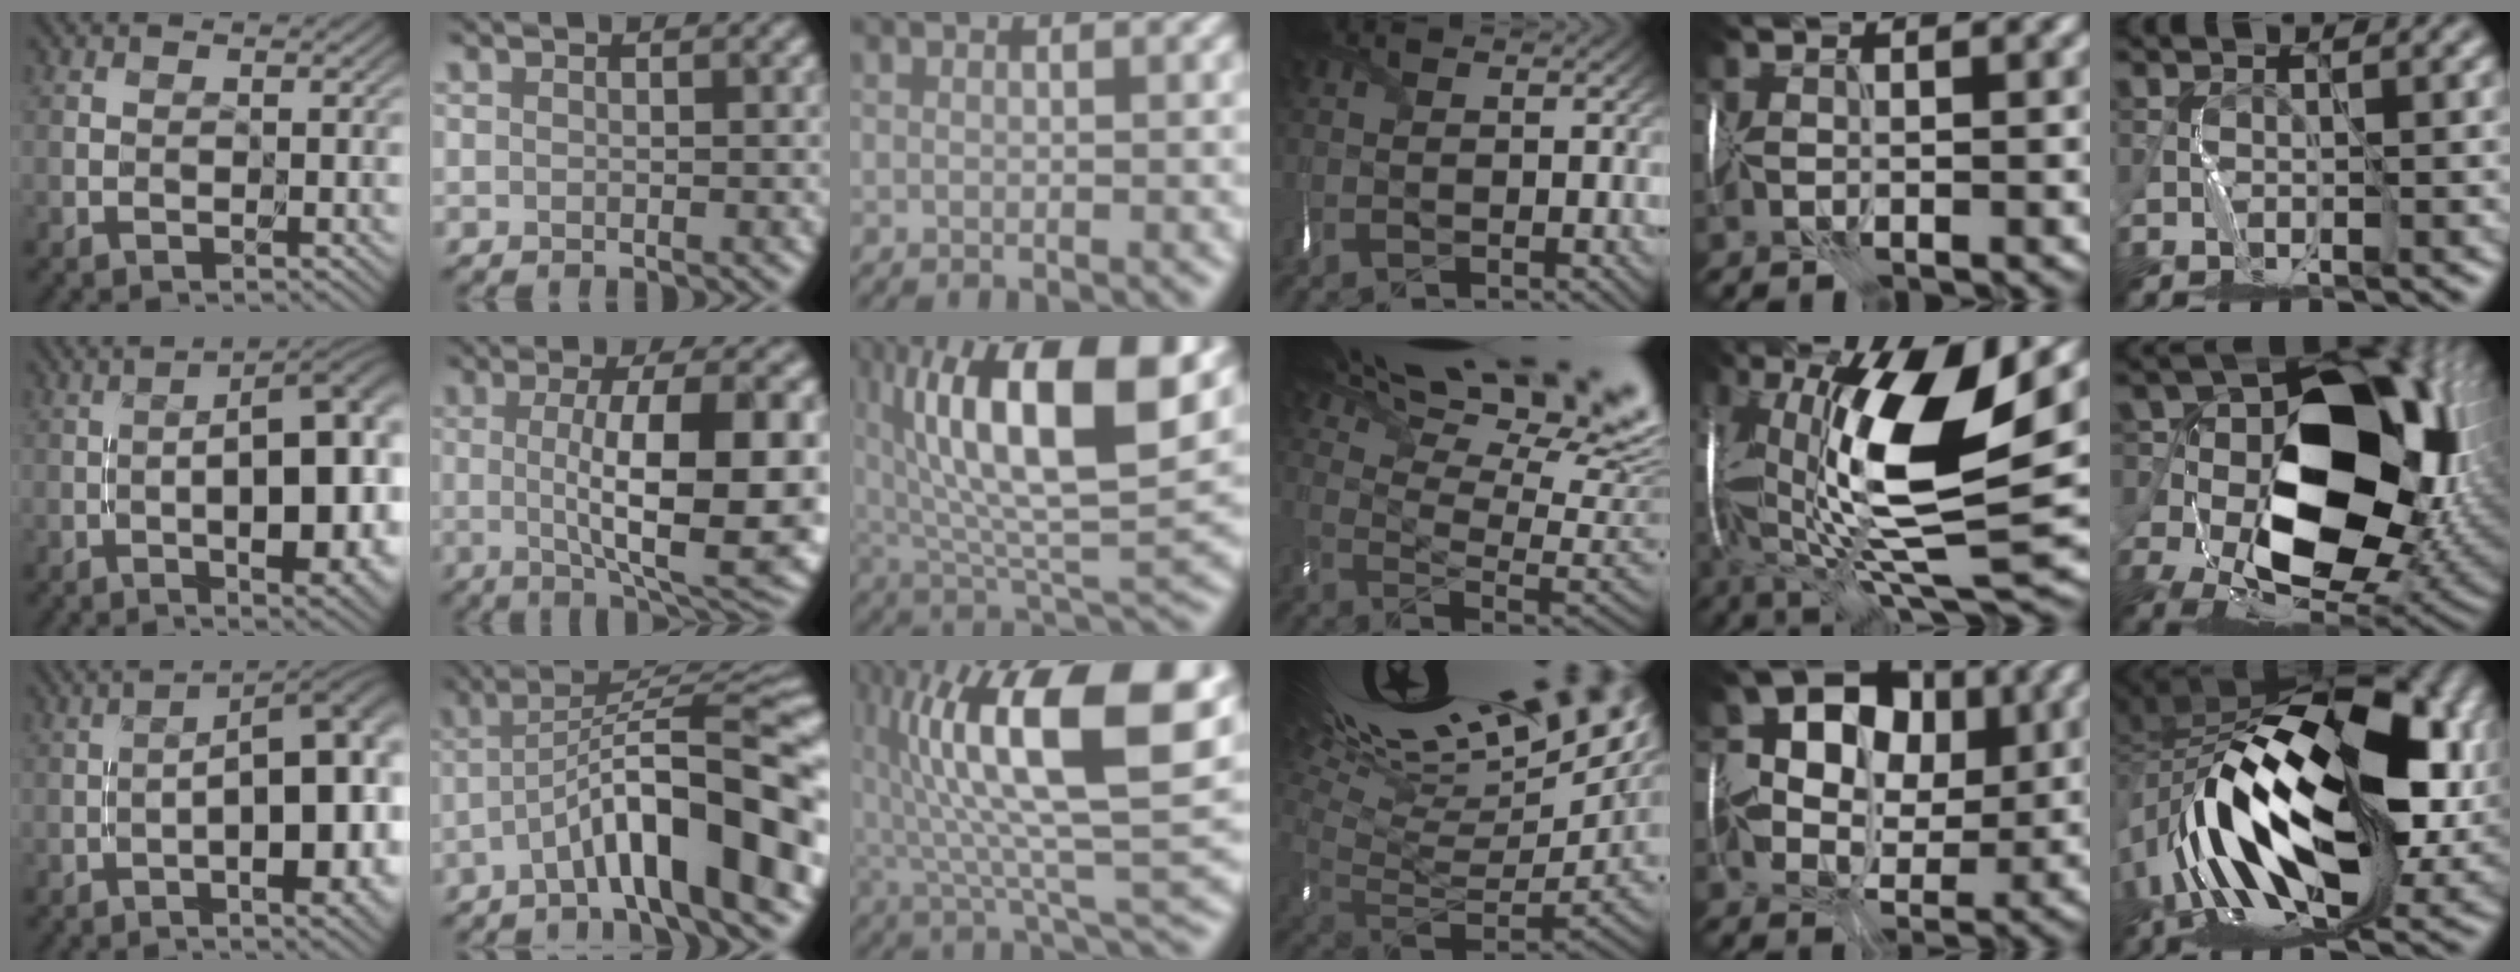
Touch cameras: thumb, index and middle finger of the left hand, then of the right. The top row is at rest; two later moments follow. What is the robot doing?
{"motion": "wrap", "object": "ribbon"}